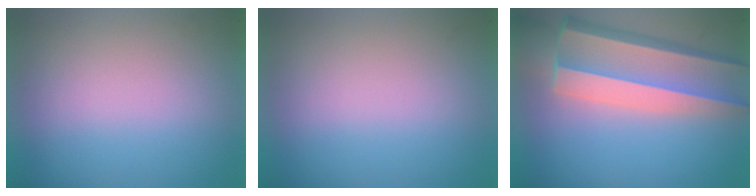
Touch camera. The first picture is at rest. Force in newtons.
{"total": 0.0}
{"total": 7.9}